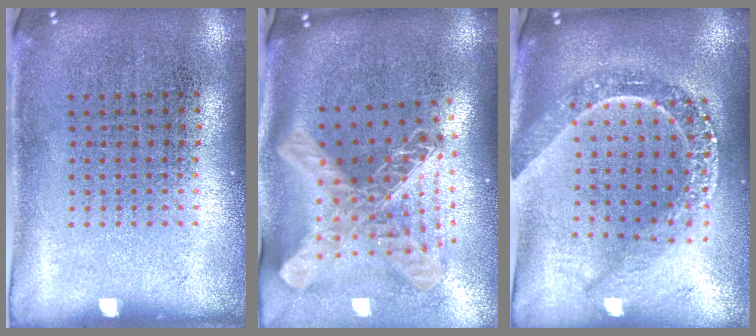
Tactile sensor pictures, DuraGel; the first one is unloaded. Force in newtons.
{"total": 2.9, "press": 2.1, "slide": 2.1}
{"total": 2.4, "press": 2.0, "slide": 1.3}